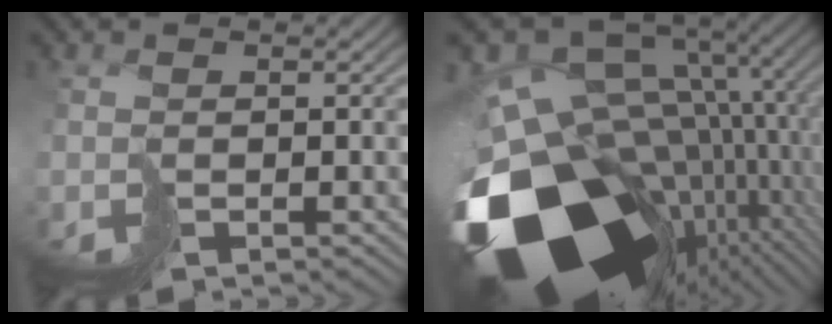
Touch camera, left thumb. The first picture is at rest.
{"total": 20.5, "force": [-6.0, 13.2, 14.5], "torque": [-0.311, -0.038, -0.074]}